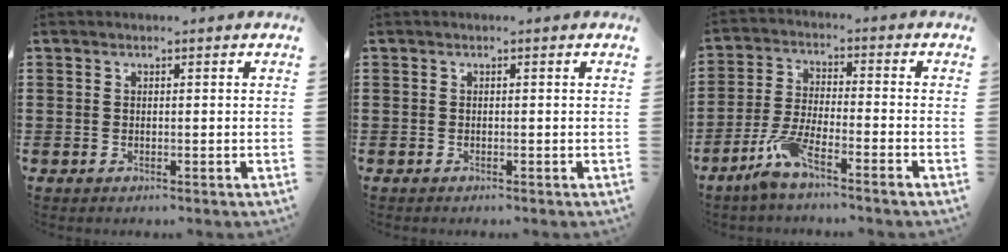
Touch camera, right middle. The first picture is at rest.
{"total": 0.0}
{"total": 6.1, "force": [-4.5, 0.5, 4.1], "torque": [-0.093, -0.011, -0.089]}